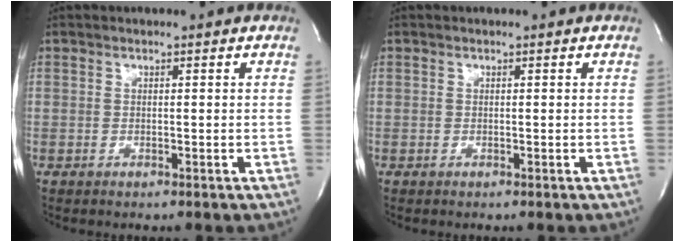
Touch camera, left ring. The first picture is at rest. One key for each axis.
{"total": 0.0}